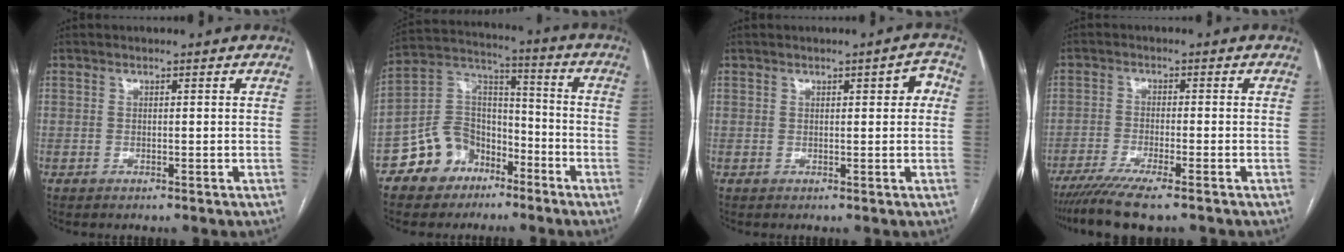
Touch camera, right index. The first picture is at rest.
{"total": 11.0, "force": [-6.7, 8.2, 3.2], "torque": [-0.063, 0.047, -0.118]}
{"total": 2.9, "force": [0.7, 1.1, 2.6], "torque": [-0.025, 0.016, 0.007]}
{"total": 8.1, "force": [-6.3, 0.3, 5.1], "torque": [-0.081, -0.018, -0.104]}